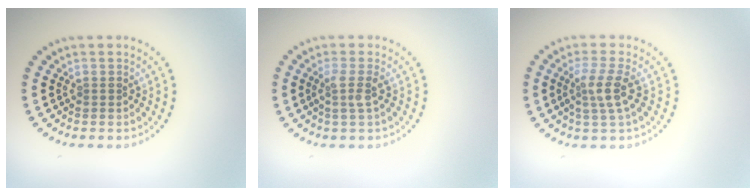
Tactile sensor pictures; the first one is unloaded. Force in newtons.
{"total": 1.8, "press": 1.4, "slide": 1.2}
{"total": 2.7, "press": 2.2, "slide": 1.5}